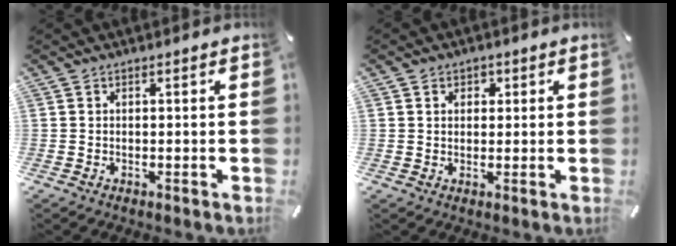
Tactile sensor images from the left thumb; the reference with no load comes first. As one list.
[{"total": 2.3, "force": [0.5, 2.1, 0.7], "torque": [-0.001, 0.002, 0.002]}]